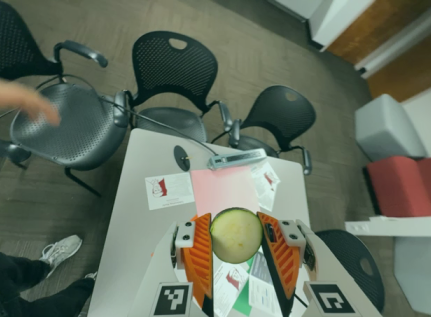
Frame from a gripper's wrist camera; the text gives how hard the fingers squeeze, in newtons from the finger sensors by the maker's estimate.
{"total": 13.3, "left": 13.5, "right": 13.1}